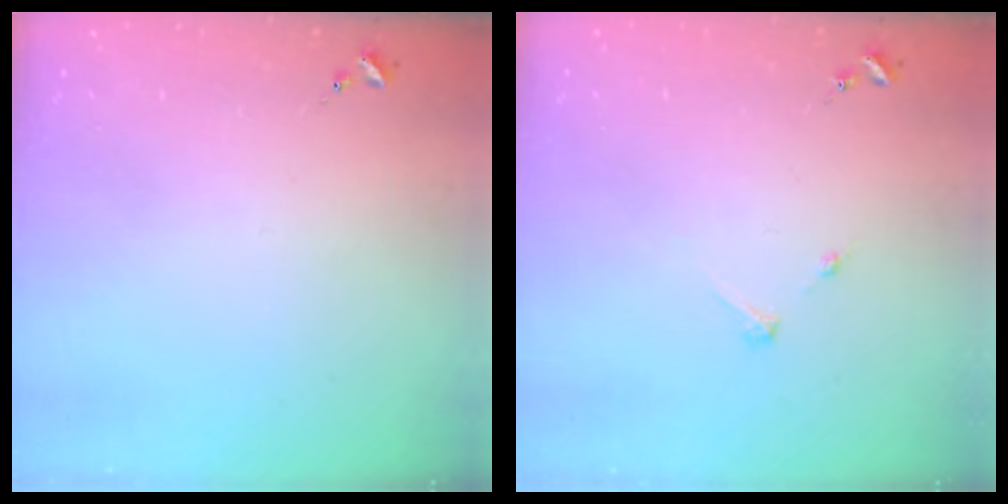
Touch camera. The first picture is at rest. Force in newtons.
{"total": 2.7, "press": 2.7, "slide": 0.3}